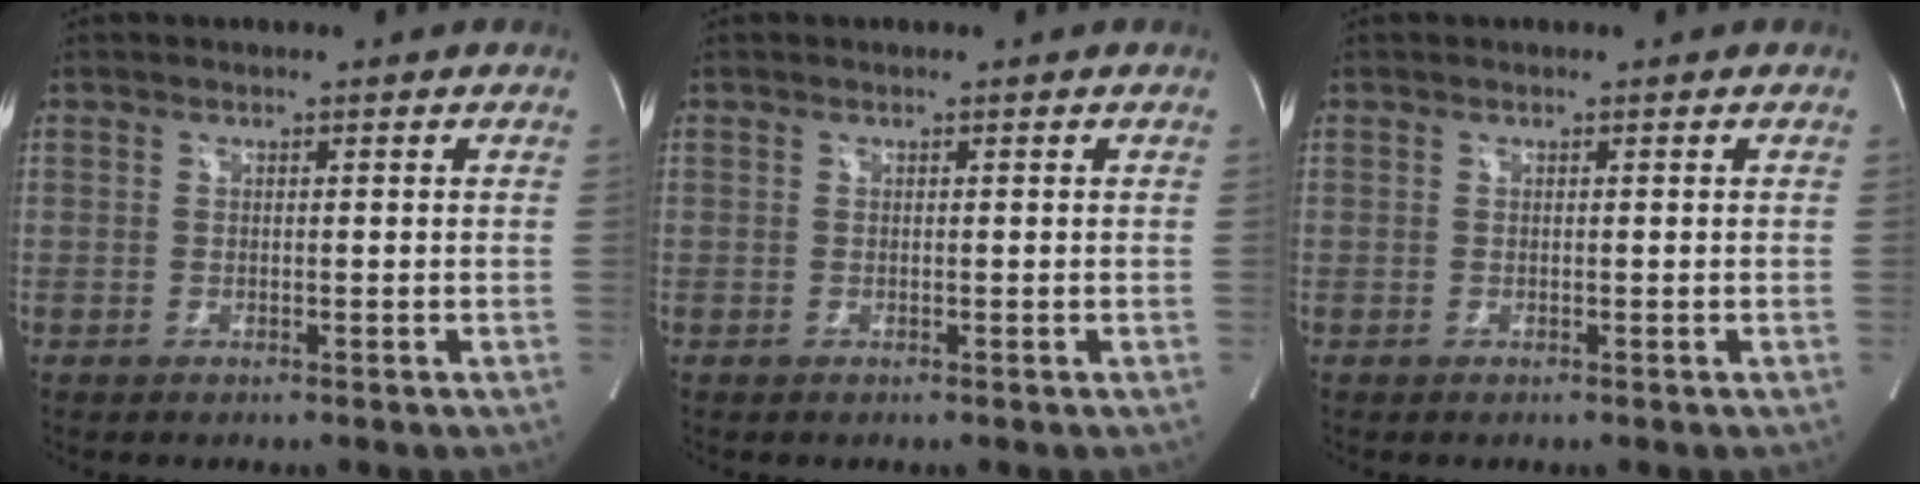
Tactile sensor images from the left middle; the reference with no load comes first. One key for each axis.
{"total": 0.0}
{"total": 0.0}